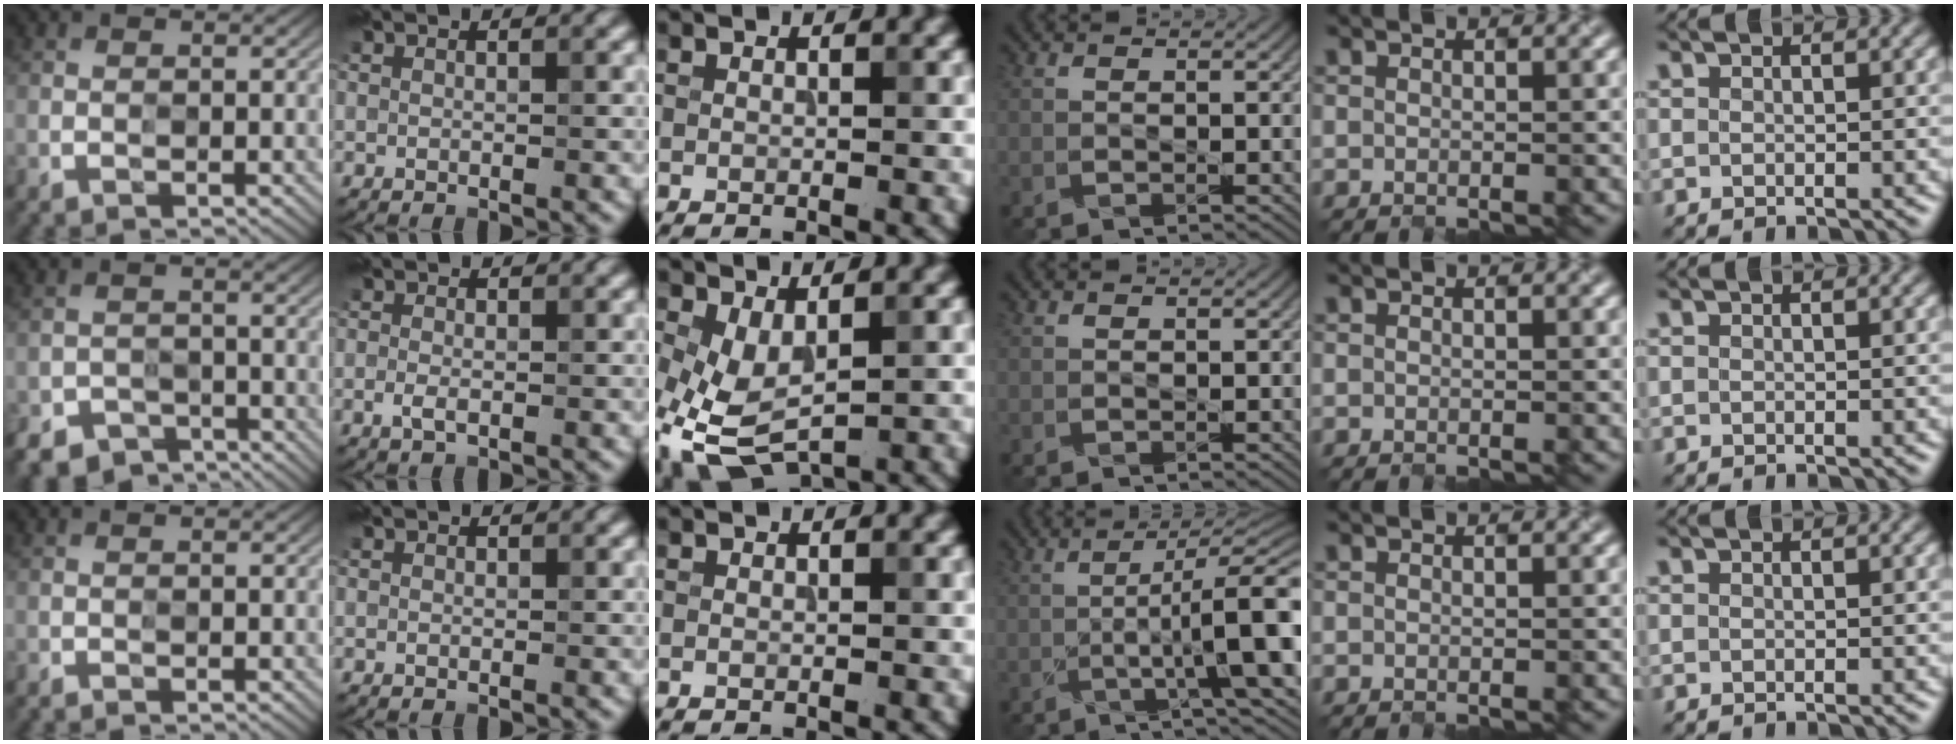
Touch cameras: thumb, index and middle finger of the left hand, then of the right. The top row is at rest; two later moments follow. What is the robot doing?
{"motion": "close", "object": "glasses case"}